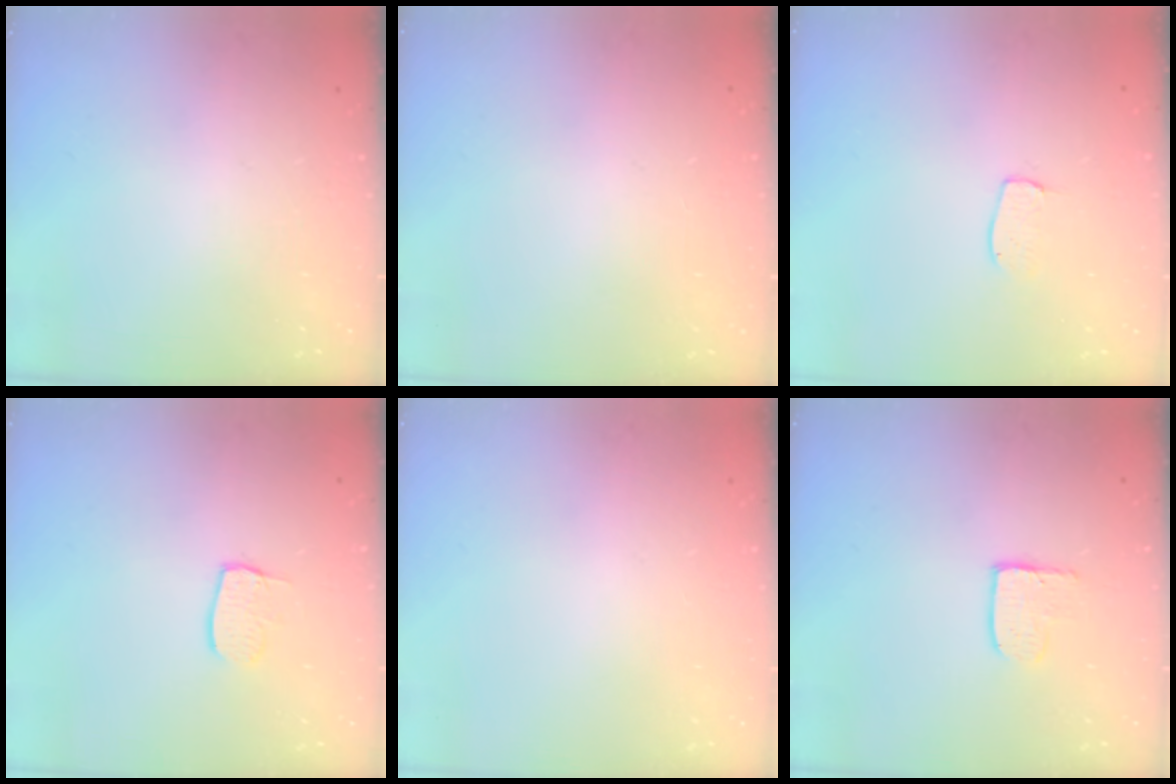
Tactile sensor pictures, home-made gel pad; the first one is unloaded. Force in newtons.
{"total": 0.0}
{"total": 4.5, "press": 4.5, "slide": 0.3}
{"total": 6.3, "press": 6.3, "slide": 0.2}
{"total": 0.0}
{"total": 3.9, "press": 3.9, "slide": 0.4}